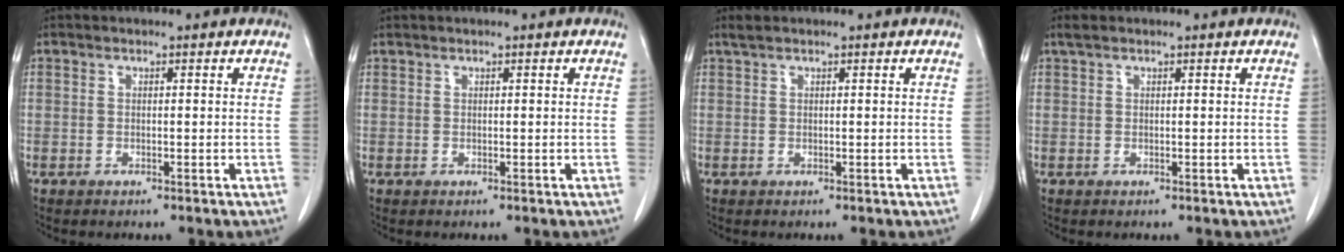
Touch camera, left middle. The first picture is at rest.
{"total": 0.0}
{"total": 0.9, "force": [0.8, 0.1, 0.5], "torque": [-0.015, 0.011, 0.018]}
{"total": 1.1, "force": [0.8, 0.3, 0.7], "torque": [-0.018, 0.015, 0.017]}